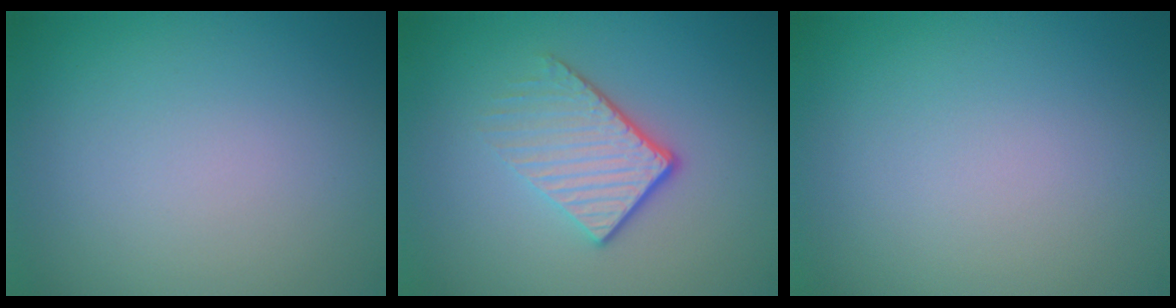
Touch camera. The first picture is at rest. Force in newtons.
{"total": 3.9, "press": 2.6, "slide": 2.9}
{"total": 0.0}